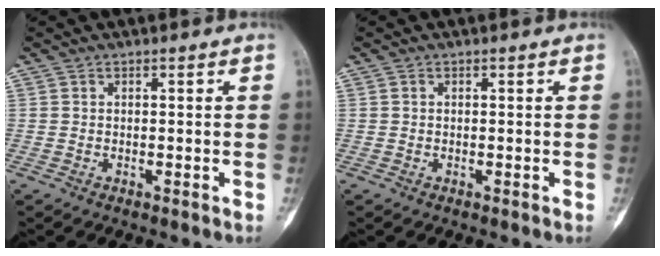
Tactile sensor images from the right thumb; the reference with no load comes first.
{"total": 0.0}